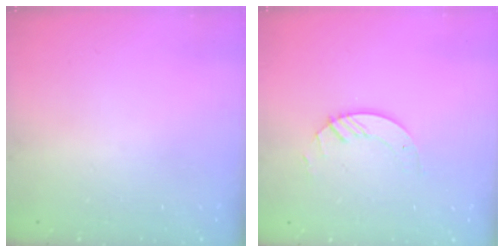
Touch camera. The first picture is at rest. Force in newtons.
{"total": 3.0, "press": 3.0, "slide": 0.3}